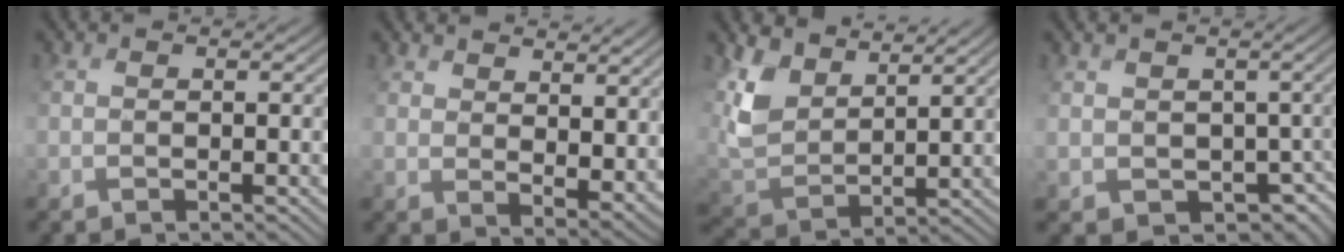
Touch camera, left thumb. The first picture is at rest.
{"total": 5.1, "force": [4.3, 1.4, 2.3], "torque": [-0.048, -0.013, 0.092]}
{"total": 6.2, "force": [5.4, 2.5, 1.6], "torque": [-0.081, 0.003, 0.124]}
{"total": 3.3, "force": [-0.3, 3.2, 0.5], "torque": [-0.024, -0.029, 0.011]}